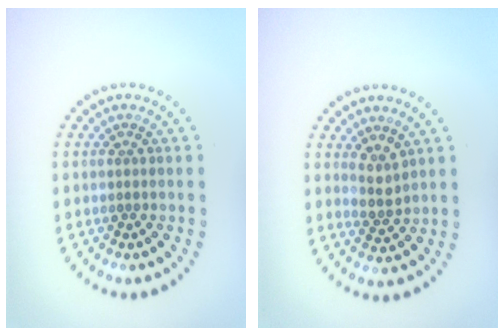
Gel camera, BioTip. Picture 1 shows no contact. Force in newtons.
{"total": 2.0, "press": 1.6, "slide": 1.2}